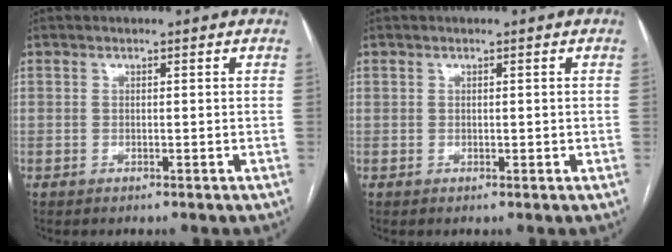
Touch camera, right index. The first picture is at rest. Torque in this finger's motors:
{"motor_torque": [0.09, 0.21, 0.03, 0.03]}